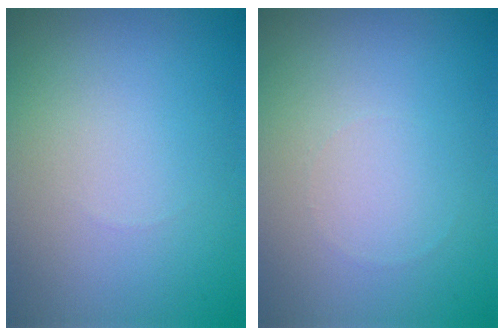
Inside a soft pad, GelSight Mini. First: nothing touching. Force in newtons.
{"total": 0.0}